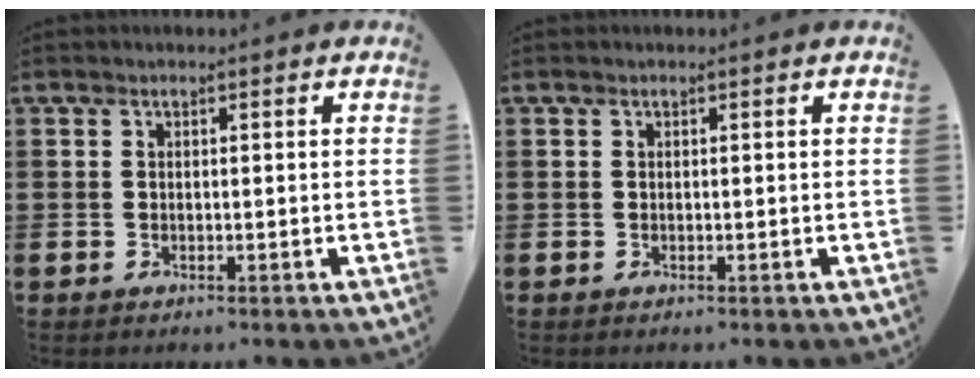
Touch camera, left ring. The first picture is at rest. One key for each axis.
{"total": 0.0}